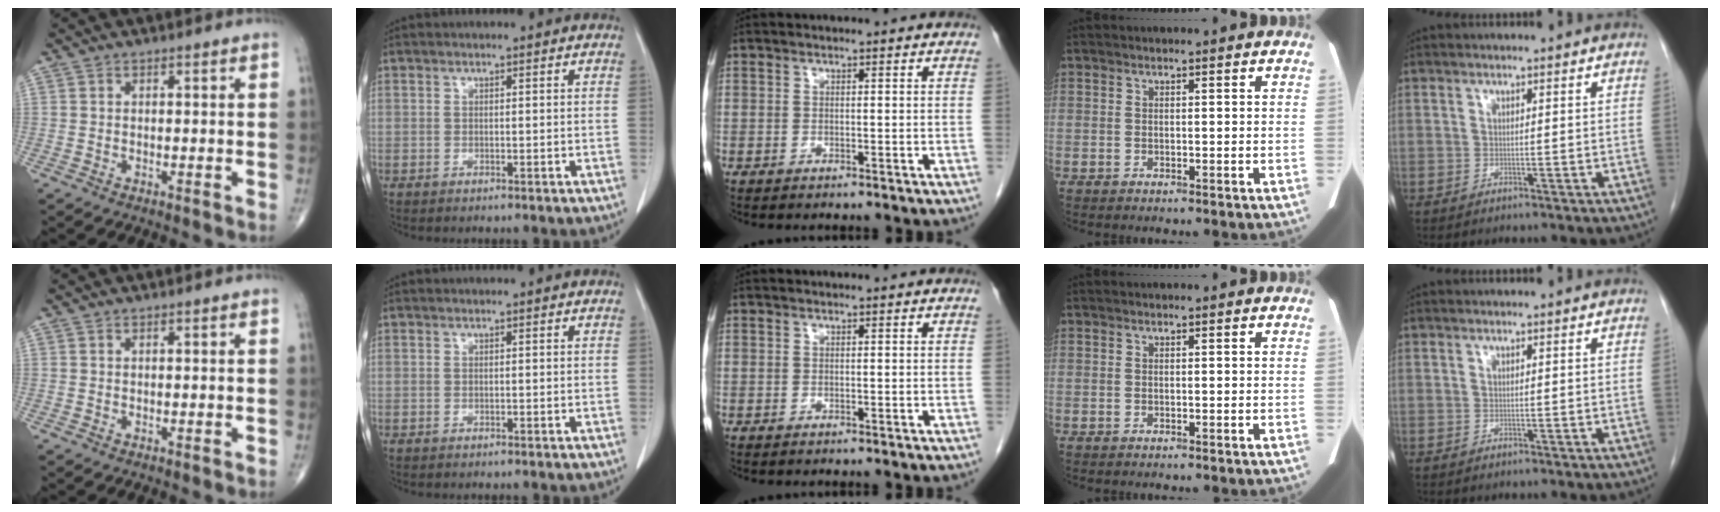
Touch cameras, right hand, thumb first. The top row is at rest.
{}